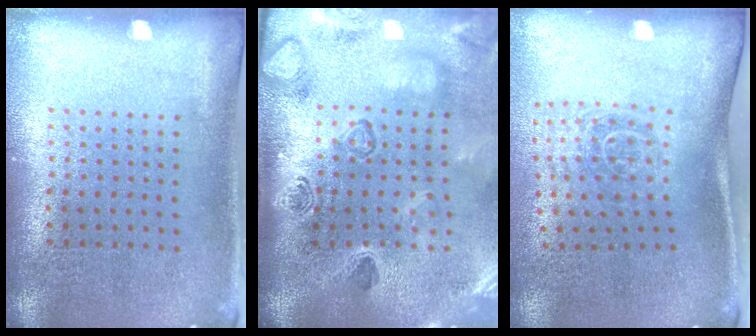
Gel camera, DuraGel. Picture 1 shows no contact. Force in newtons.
{"total": 4.6, "press": 3.2, "slide": 3.2}
{"total": 1.8, "press": 1.2, "slide": 1.4}